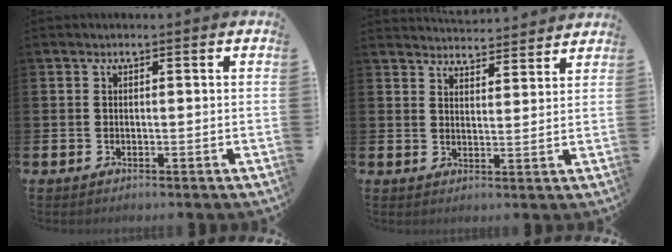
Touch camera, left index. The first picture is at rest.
{"total": 4.2, "force": [4.2, 0.1, -0.3], "torque": [-0.001, -0.032, 0.075]}